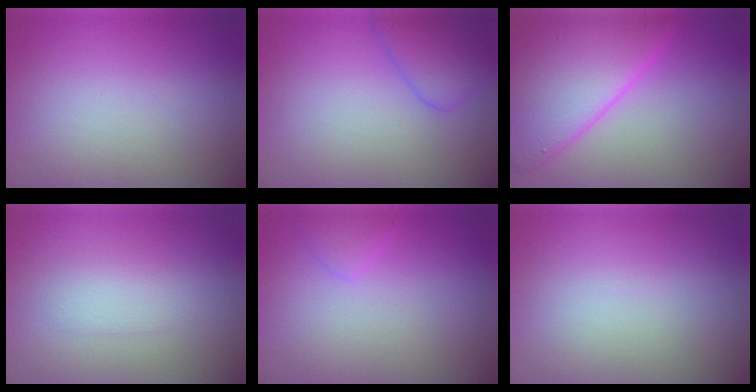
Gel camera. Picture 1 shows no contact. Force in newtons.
{"total": 1.8, "press": 1.8, "slide": 0.1}
{"total": 9.2, "press": 9.2, "slide": 0.5}
{"total": 1.5, "press": 1.5, "slide": 0.1}
{"total": 1.1, "press": 1.1, "slide": 0.1}
{"total": 0.0}